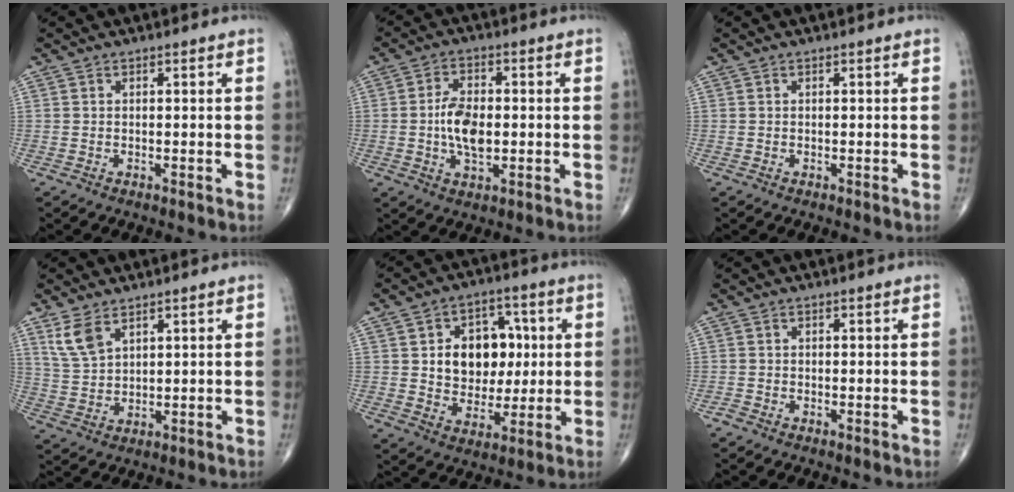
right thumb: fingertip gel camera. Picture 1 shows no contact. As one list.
[{"total": 7.8, "force": [-0.5, 4.3, 6.5], "torque": [-0.114, 0.000, -0.012]}, {"total": 0.0}, {"total": 5.9, "force": [3.6, 2.9, 3.6], "torque": [-0.070, -0.013, 0.083]}, {"total": 13.2, "force": [1.9, 10.0, 8.4], "torque": [-0.071, 0.005, 0.037]}, {"total": 0.7, "force": [-0.5, 0.3, 0.4], "torque": [-0.009, -0.003, -0.015]}]